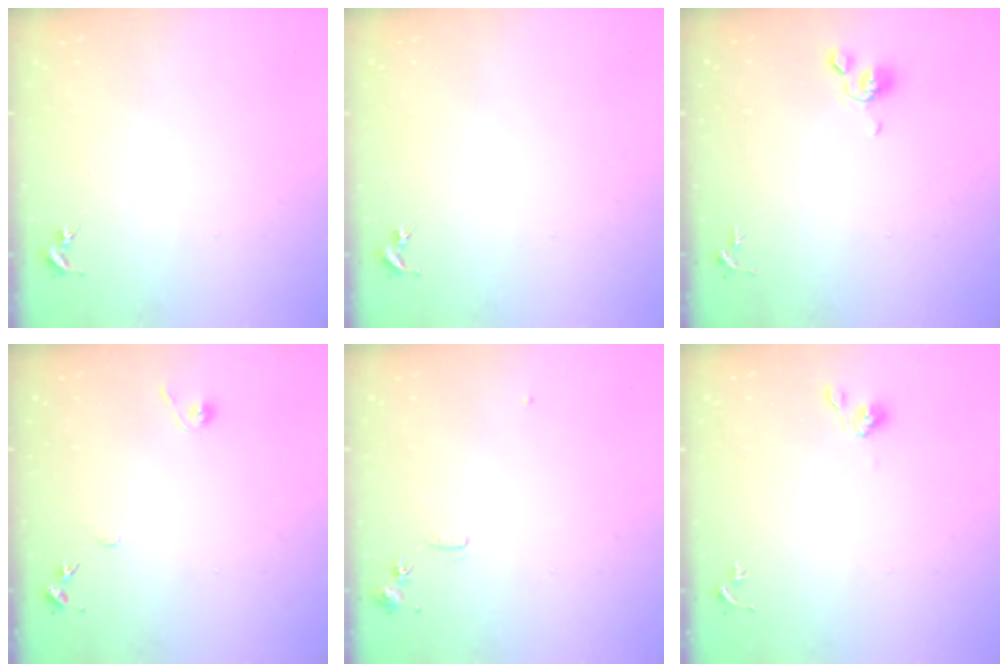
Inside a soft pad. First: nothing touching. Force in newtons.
{"total": 0.0}
{"total": 6.2, "press": 6.0, "slide": 1.5}
{"total": 7.9, "press": 7.9, "slide": 0.8}
{"total": 6.2, "press": 6.2, "slide": 0.8}
{"total": 4.0, "press": 3.9, "slide": 0.8}